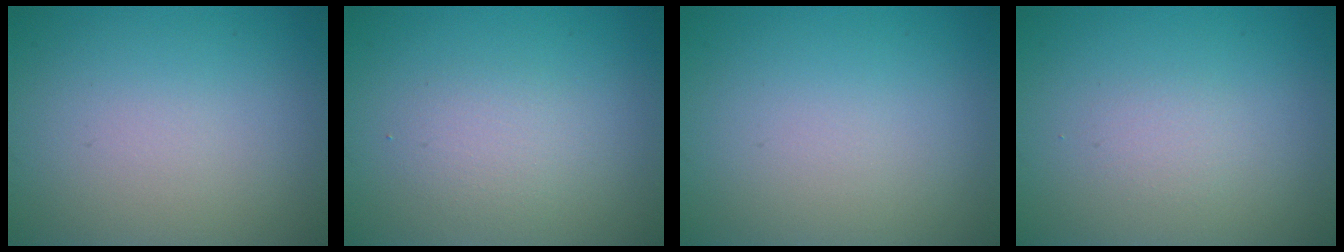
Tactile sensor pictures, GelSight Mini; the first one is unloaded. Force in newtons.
{"total": 1.8, "press": 1.8, "slide": 0.0}
{"total": 0.0}
{"total": 2.6, "press": 2.6, "slide": 0.3}